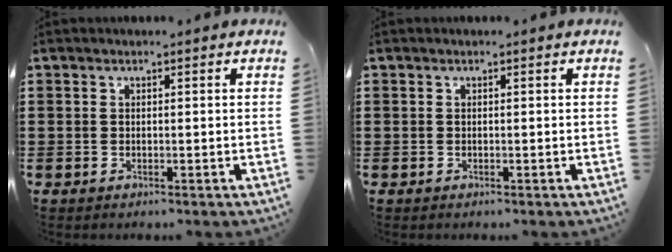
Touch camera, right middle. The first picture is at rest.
{"total": 0.0}